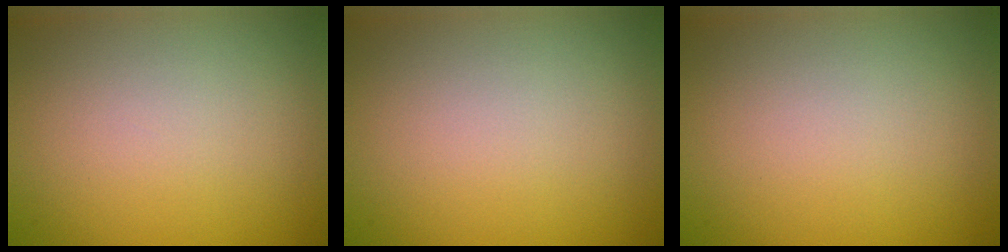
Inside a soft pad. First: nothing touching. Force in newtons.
{"total": 0.0}
{"total": 0.0}